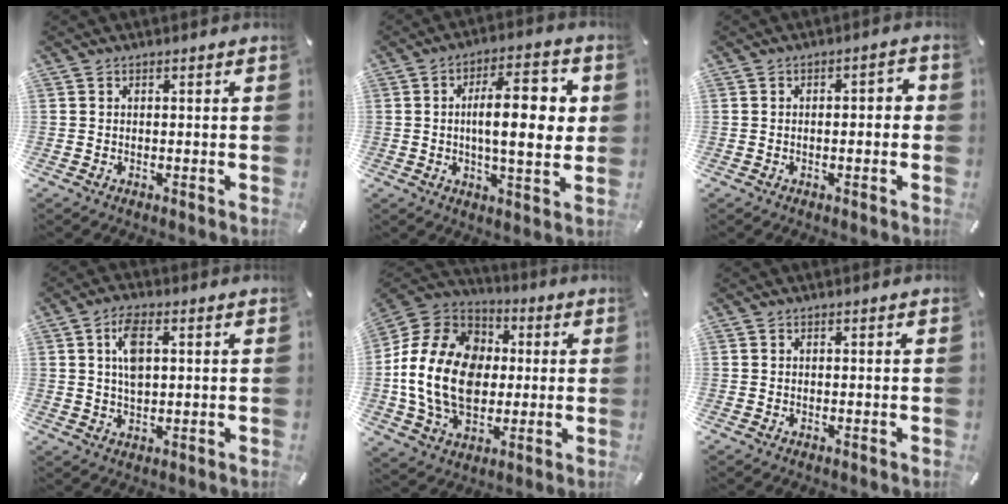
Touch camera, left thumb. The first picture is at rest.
{"total": 14.6, "force": [1.7, 5.2, 13.6], "torque": [-0.203, 0.005, 0.022]}
{"total": 3.1, "force": [-1.0, 1.4, 2.6], "torque": [-0.036, 0.010, -0.023]}
{"total": 6.7, "force": [1.8, 3.4, 5.6], "torque": [-0.109, 0.001, 0.025]}
{"total": 20.5, "force": [-1.1, 16.0, 12.8], "torque": [-0.281, 0.020, -0.021]}
{"total": 0.0}